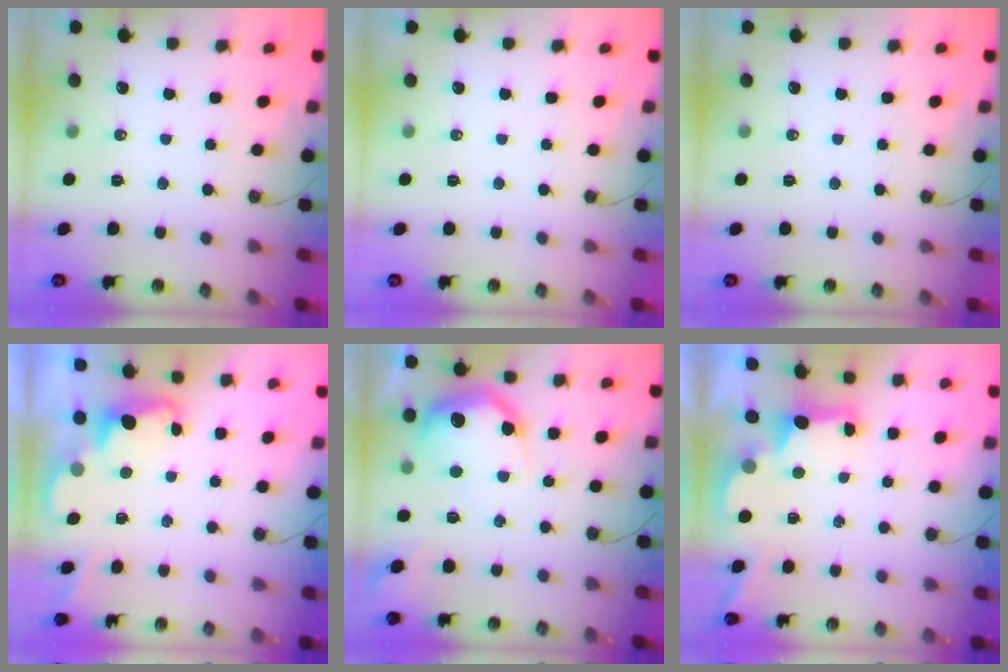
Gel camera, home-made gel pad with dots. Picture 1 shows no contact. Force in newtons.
{"total": 0.0}
{"total": 0.0}
{"total": 2.3, "press": 2.2, "slide": 0.5}
{"total": 20.6, "press": 20.6, "slide": 1.4}
{"total": 2.9, "press": 2.7, "slide": 0.9}